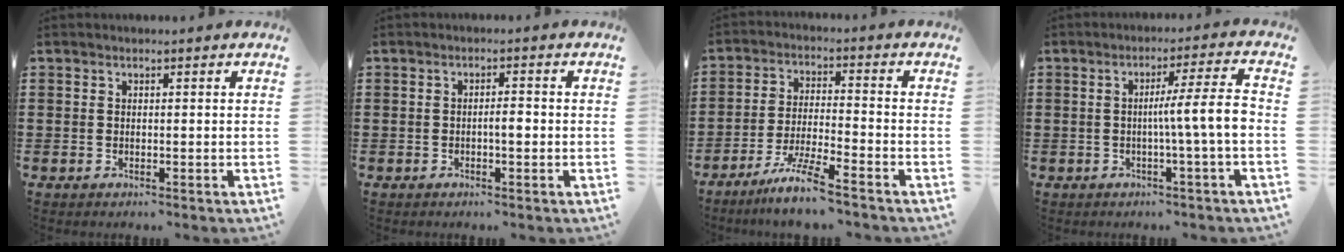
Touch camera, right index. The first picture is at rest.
{"total": 1.9, "force": [-0.5, 0.5, 1.8], "torque": [-0.034, 0.002, -0.009]}
{"total": 7.3, "force": [-5.9, -0.2, 4.3], "torque": [-0.095, -0.014, -0.117]}
{"total": 7.2, "force": [-0.9, -0.1, 7.2], "torque": [-0.119, -0.007, -0.023]}